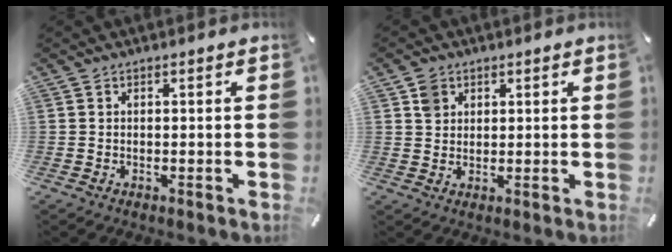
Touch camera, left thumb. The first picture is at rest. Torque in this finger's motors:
{"motor_torque": [0.42, 0.49, 0.31, -0.32, 0.03]}